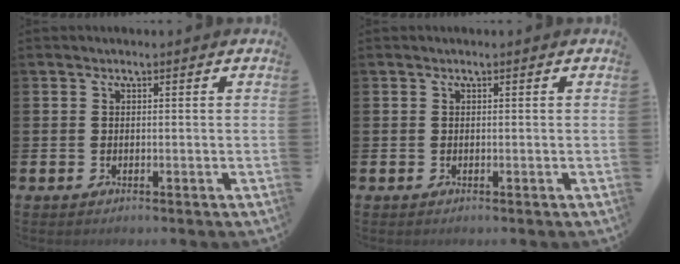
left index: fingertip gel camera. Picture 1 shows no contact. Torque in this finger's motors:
{"motor_torque": [-0.03, -0.03, 0.00, 0.00]}